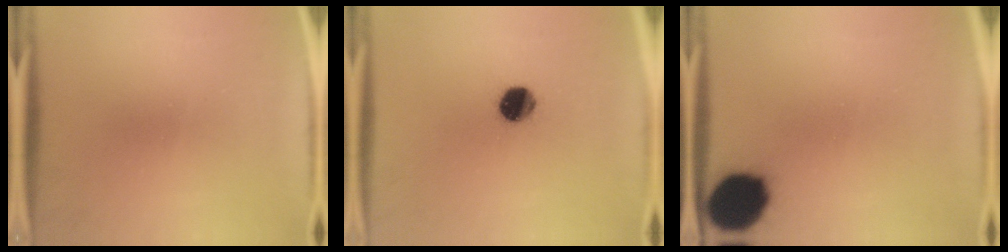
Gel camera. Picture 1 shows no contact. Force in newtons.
{"total": 7.6}
{"total": 14.7}